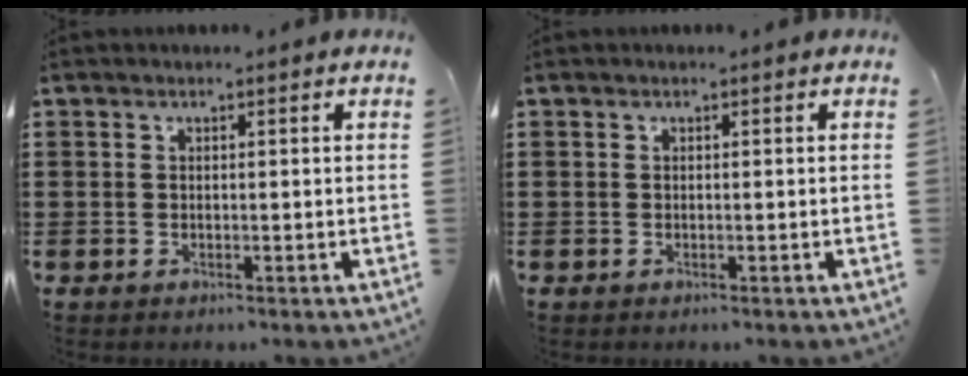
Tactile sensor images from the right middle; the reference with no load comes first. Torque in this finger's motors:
{"motor_torque": [0.12, -0.02, 0.00, 0.00]}